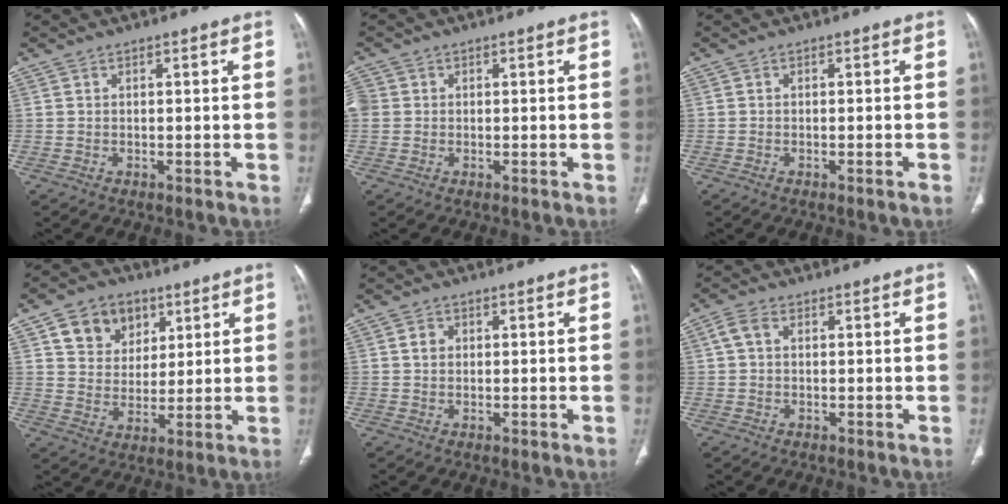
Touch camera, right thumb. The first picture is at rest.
{"total": 4.8, "force": [0.4, 4.3, 2.0], "torque": [-0.050, 0.016, 0.011]}
{"total": 1.1, "force": [-0.6, -0.1, 0.8], "torque": [-0.016, -0.002, -0.010]}
{"total": 10.9, "force": [5.1, 8.6, 4.3], "torque": [-0.037, -0.017, 0.089]}
{"total": 2.1, "force": [0.4, 1.8, 1.0], "torque": [-0.009, 0.004, 0.004]}
{"total": 3.0, "force": [0.6, 2.0, 2.1], "torque": [-0.045, 0.011, 0.011]}